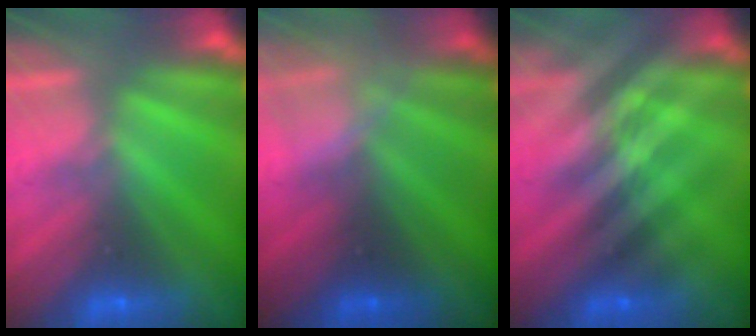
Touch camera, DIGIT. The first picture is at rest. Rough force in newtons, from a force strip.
{"total": 2.6}
{"total": 2.4}